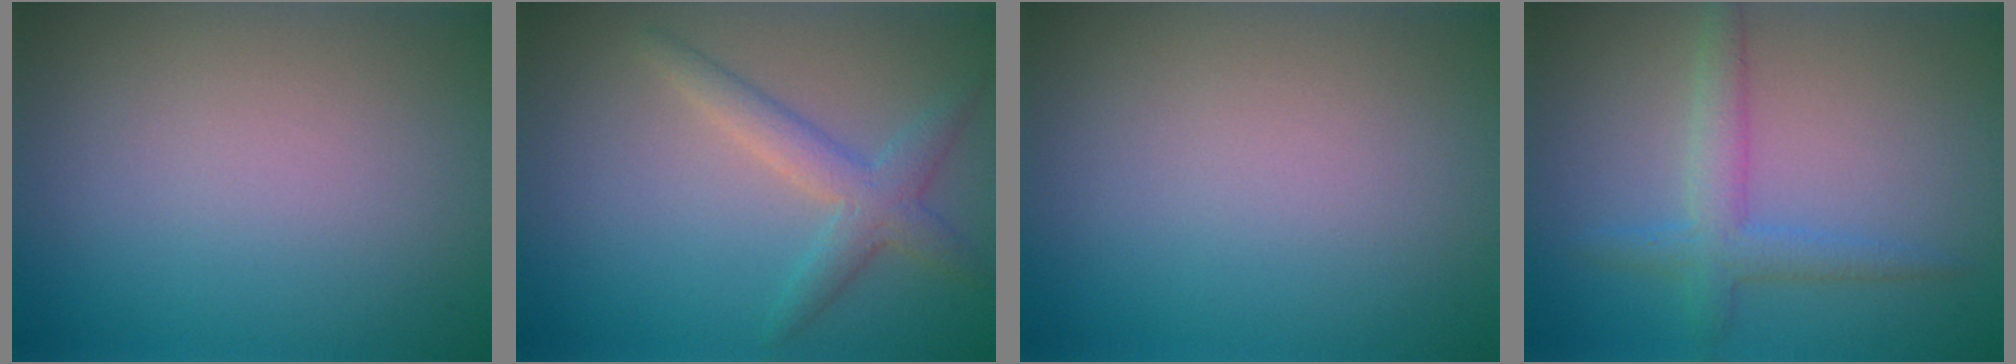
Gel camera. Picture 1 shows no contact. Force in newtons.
{"total": 3.0, "press": 3.0, "slide": 0.1}
{"total": 0.0}
{"total": 2.9, "press": 2.9, "slide": 0.1}